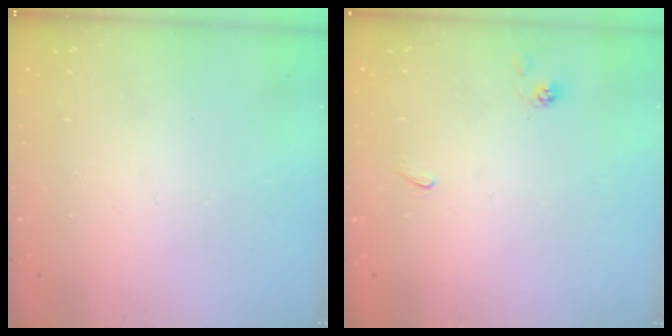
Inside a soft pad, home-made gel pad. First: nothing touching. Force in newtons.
{"total": 4.1, "press": 4.1, "slide": 0.4}